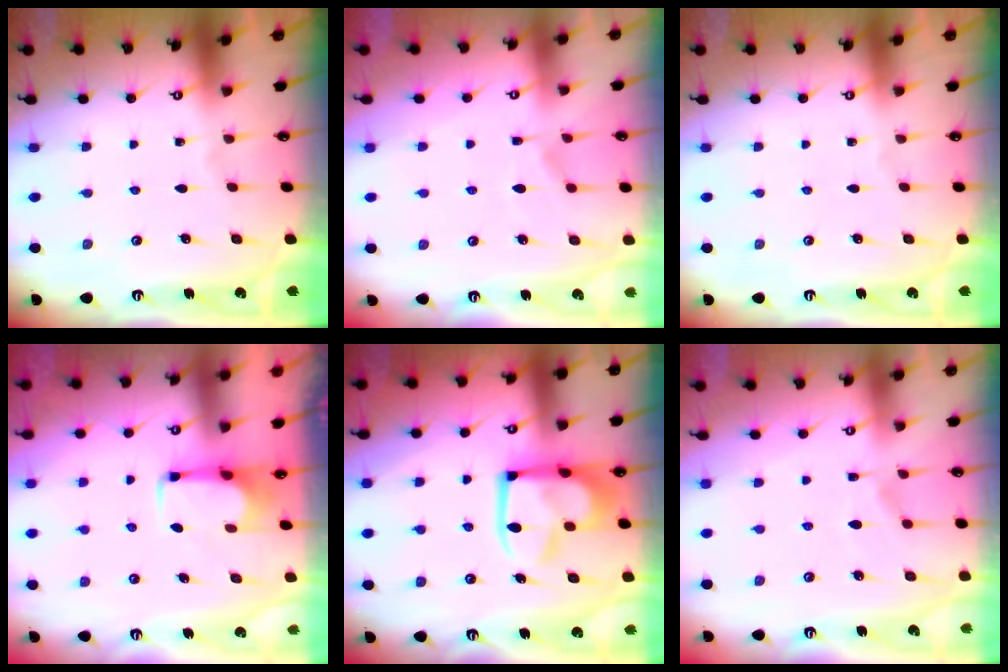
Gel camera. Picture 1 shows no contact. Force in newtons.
{"total": 1.4, "press": 0.6, "slide": 1.3}
{"total": 0.0}
{"total": 3.0, "press": 3.0, "slide": 0.5}
{"total": 13.5, "press": 13.4, "slide": 1.6}
{"total": 1.4, "press": 0.6, "slide": 1.3}